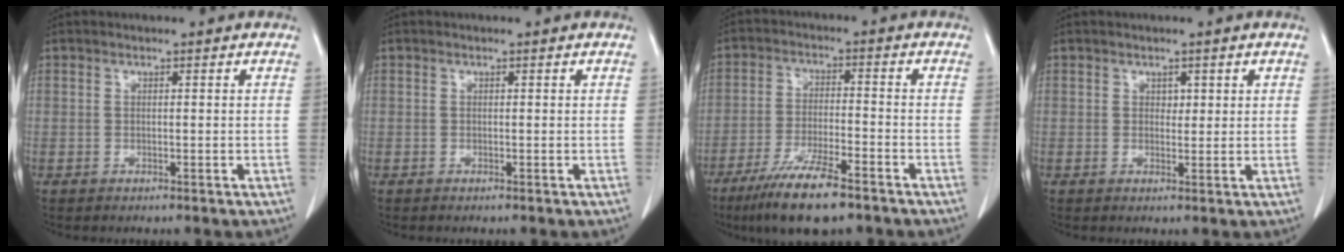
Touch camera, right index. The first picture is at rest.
{"total": 0.0}
{"total": 10.9, "force": [-7.7, 1.6, 7.5], "torque": [-0.138, -0.026, -0.130]}
{"total": 1.5, "force": [0.7, 1.1, 0.8], "torque": [-0.005, -0.004, 0.011]}